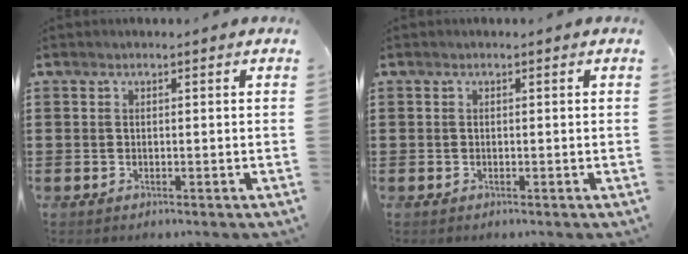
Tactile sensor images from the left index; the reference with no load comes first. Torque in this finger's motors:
{"motor_torque": [0.44, 0.41, 0.04, 0.01]}